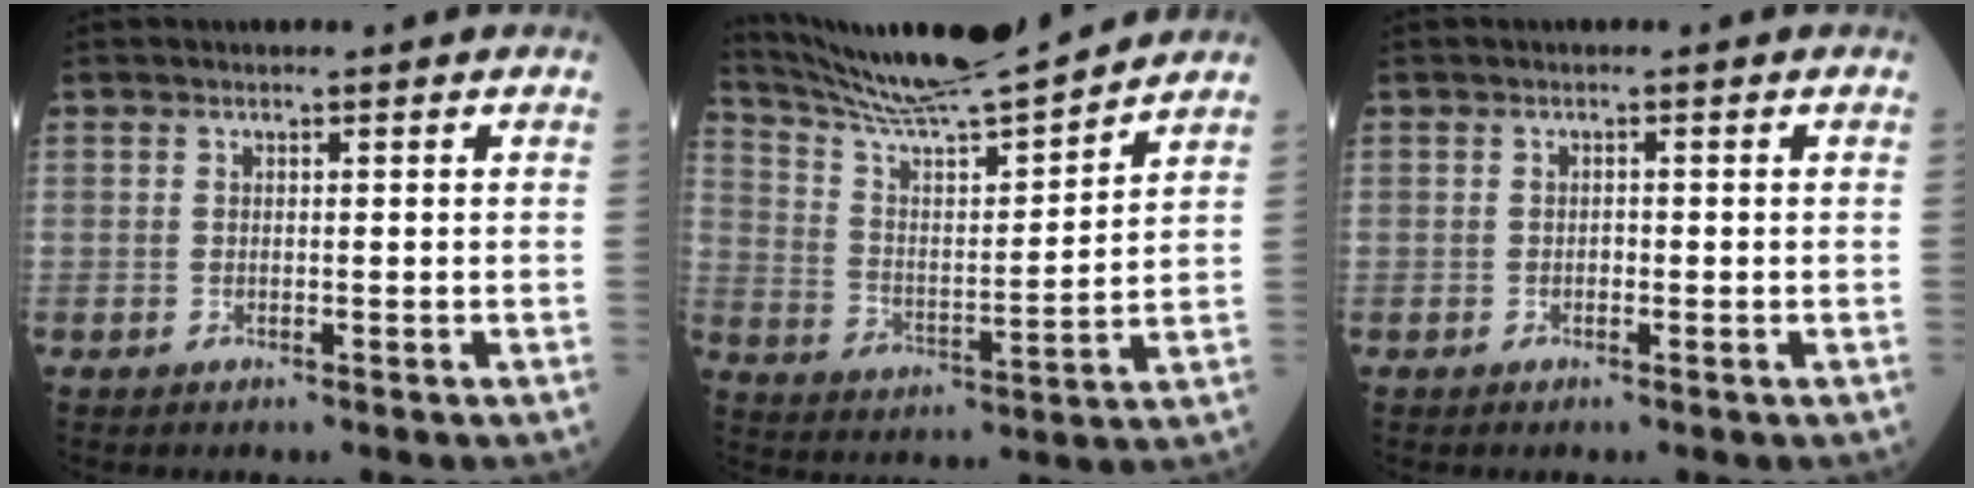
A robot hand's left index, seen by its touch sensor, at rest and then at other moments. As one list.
[{"total": 16.1, "force": [15.0, -0.3, 5.7], "torque": [-0.114, -0.004, 0.259]}, {"total": 0.7, "force": [-0.6, 0.2, 0.2], "torque": [-0.002, -0.003, -0.011]}]